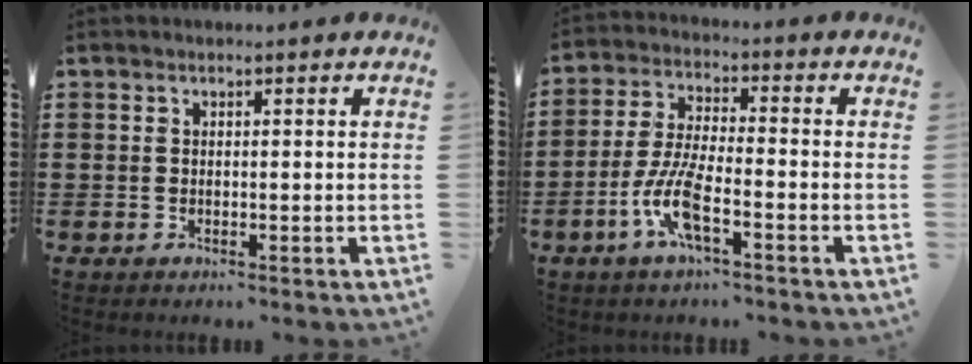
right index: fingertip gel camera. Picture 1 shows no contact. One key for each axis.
{"total": 7.7, "fx": -3.6, "fy": 1.7, "fz": 6.5, "tx": -0.153, "ty": -0.012, "tz": -0.073}